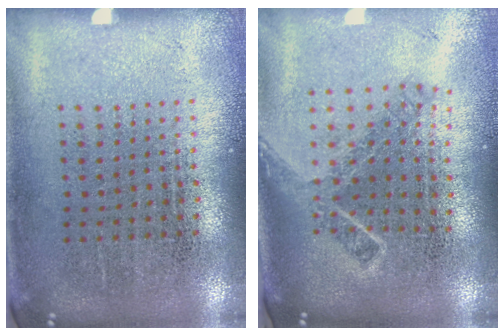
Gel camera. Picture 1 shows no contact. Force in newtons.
{"total": 1.9, "press": 1.4, "slide": 1.3}